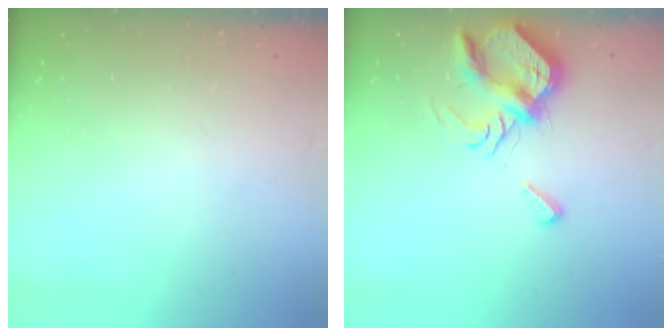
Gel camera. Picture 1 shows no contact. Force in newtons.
{"total": 7.2, "press": 7.2, "slide": 0.3}